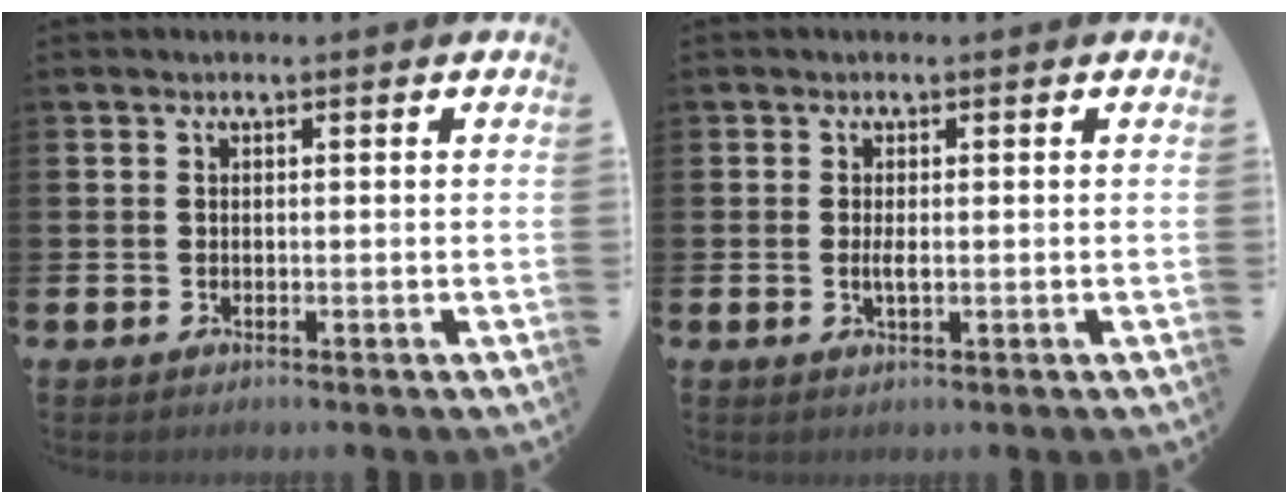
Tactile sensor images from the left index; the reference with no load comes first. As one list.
[{"total": 1.4, "force": [-0.1, 0.4, 1.3], "torque": [-0.025, 0.000, -0.003]}]